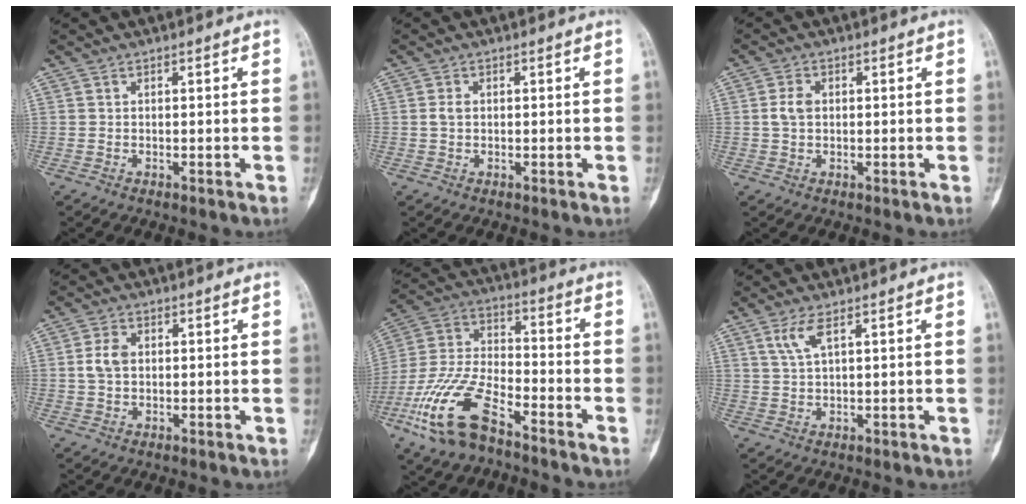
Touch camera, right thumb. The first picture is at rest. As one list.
[{"total": 1.5, "force": [0.1, 1.0, 1.1], "torque": [-0.021, 0.004, 0.000]}, {"total": 3.1, "force": [0.3, 2.2, 2.2], "torque": [-0.044, 0.006, 0.003]}, {"total": 3.9, "force": [0.4, 2.7, 2.8], "torque": [-0.055, 0.007, 0.005]}, {"total": 17.4, "force": [-9.9, 7.6, 12.2], "torque": [-0.258, 0.047, -0.192]}, {"total": 3.7, "force": [1.9, 0.9, 3.0], "torque": [-0.073, -0.001, 0.046]}]